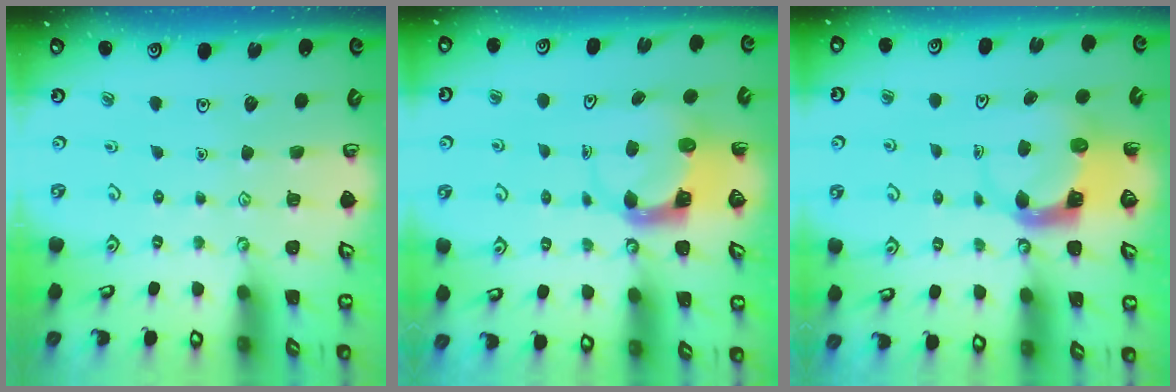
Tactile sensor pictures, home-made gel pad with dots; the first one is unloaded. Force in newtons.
{"total": 3.8, "press": 3.7, "slide": 0.5}
{"total": 3.9, "press": 3.9, "slide": 0.5}